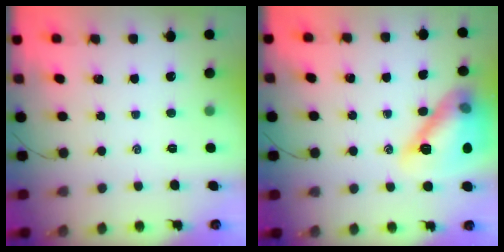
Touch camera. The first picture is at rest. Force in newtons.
{"total": 16.9, "press": 16.9, "slide": 0.5}